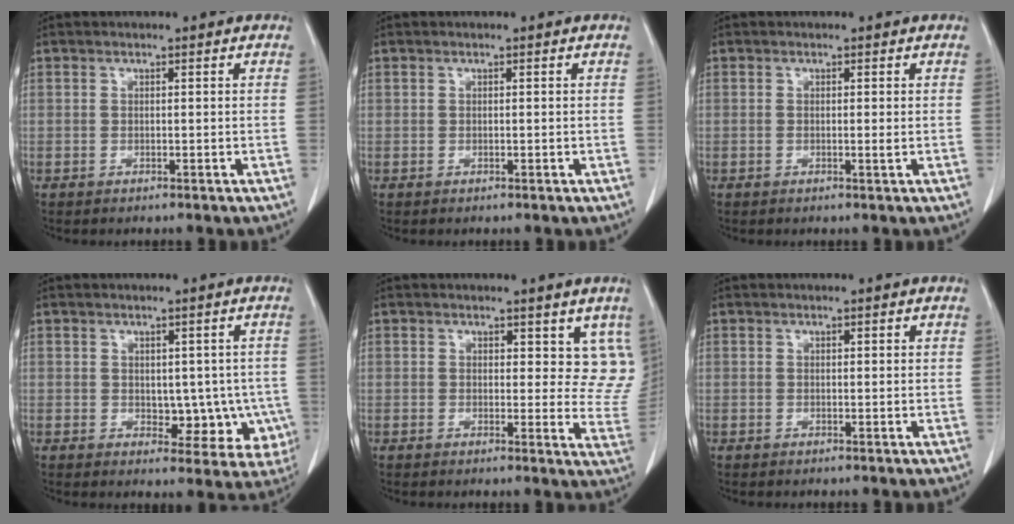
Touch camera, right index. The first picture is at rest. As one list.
[{"total": 0.0}, {"total": 0.7, "force": [-0.1, -0.1, 0.7], "torque": [-0.014, -0.002, -0.002]}, {"total": 7.4, "force": [-0.9, 4.7, 5.6], "torque": [-0.043, 0.008, 0.003]}, {"total": 7.1, "force": [4.8, 3.7, 3.7], "torque": [-0.014, -0.022, 0.045]}, {"total": 0.9, "force": [0.5, 0.2, 0.7], "torque": [-0.011, 0.000, 0.006]}]